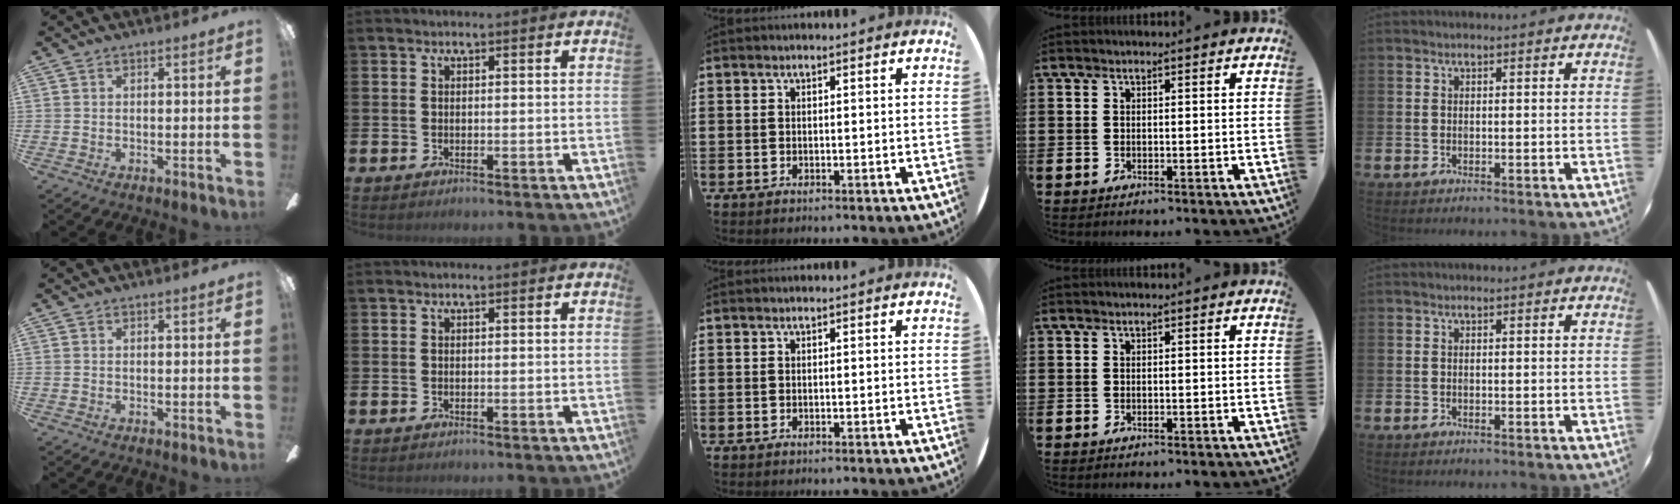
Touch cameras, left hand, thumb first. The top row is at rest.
{}